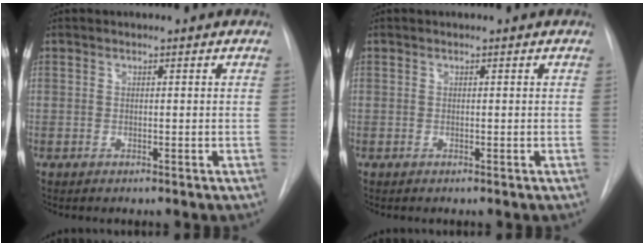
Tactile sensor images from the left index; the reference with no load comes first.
{"total": 0.0}